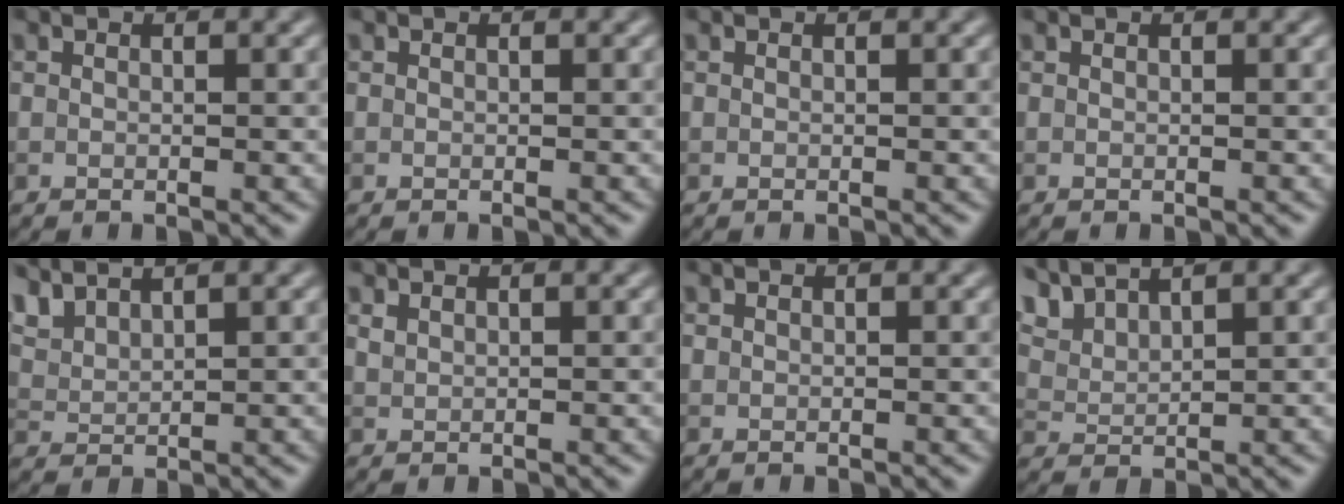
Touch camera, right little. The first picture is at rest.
{"total": 0.0}
{"total": 0.0}
{"total": 0.0}
{"total": 2.5, "force": [2.3, 0.3, 1.0], "torque": [-0.030, 0.009, 0.053]}
{"total": 0.7, "force": [0.5, 0.3, 0.3], "torque": [-0.009, 0.000, 0.014]}
{"total": 0.0}
{"total": 3.3, "force": [3.0, 0.4, 1.4], "torque": [-0.041, 0.010, 0.062]}